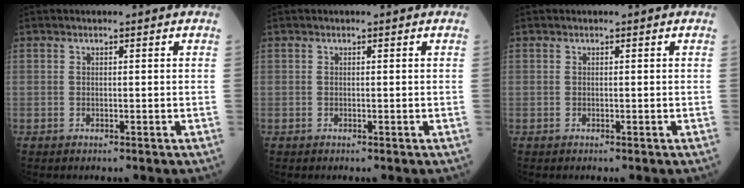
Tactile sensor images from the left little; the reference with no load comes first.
{"total": 0.0}
{"total": 0.0}